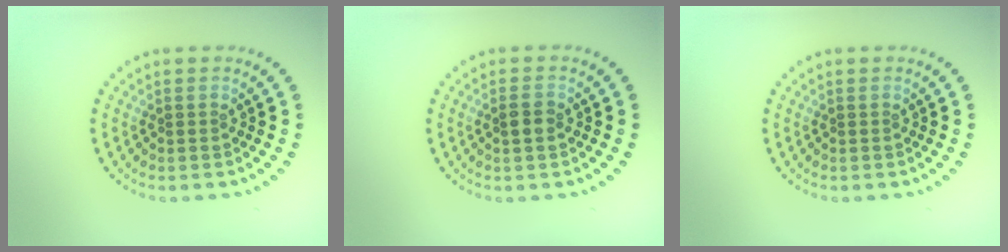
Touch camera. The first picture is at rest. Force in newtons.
{"total": 1.4, "press": 1.4, "slide": 0.1}
{"total": 0.0}